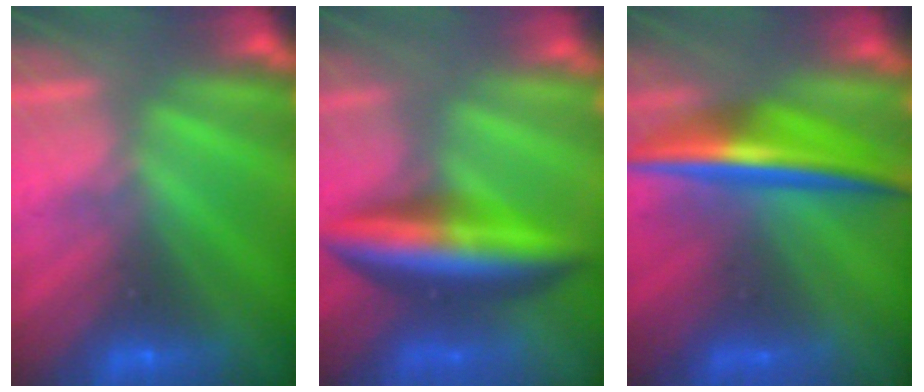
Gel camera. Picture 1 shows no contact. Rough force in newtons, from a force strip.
{"total": 8.3}
{"total": 7.5}